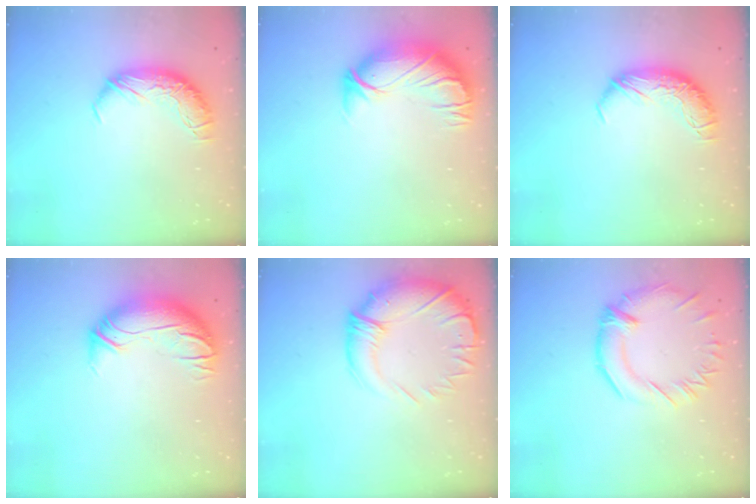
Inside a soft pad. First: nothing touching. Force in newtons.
{"total": 2.9, "press": 0.3, "slide": 2.9}
{"total": 0.0}
{"total": 3.0, "press": 0.4, "slide": 2.9}
{"total": 4.1, "press": 2.2, "slide": 3.4}
{"total": 2.6, "press": 2.1, "slide": 1.5}